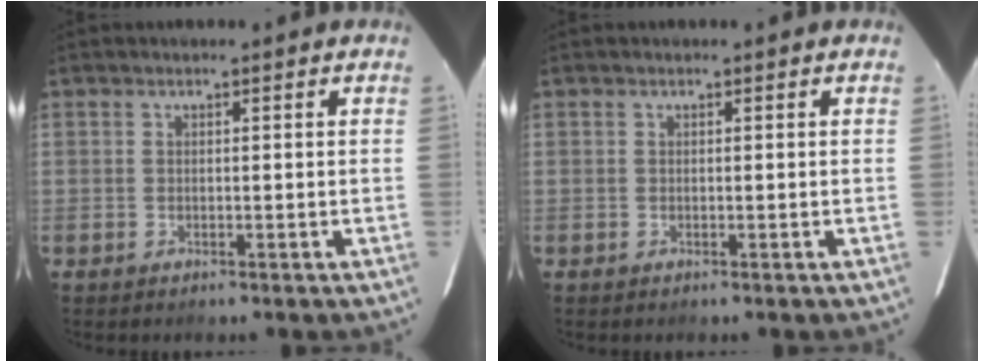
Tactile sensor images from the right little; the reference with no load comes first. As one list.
[{"total": 0.0}]